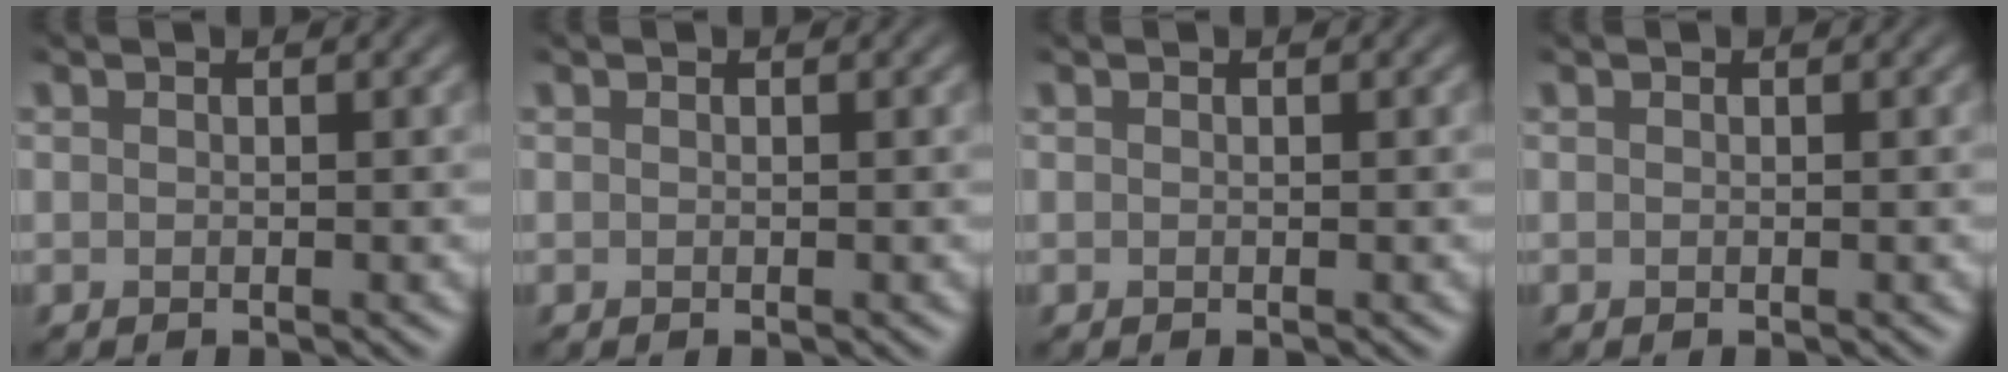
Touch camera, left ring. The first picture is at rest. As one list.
[{"total": 0.0}, {"total": 0.0}, {"total": 0.0}]